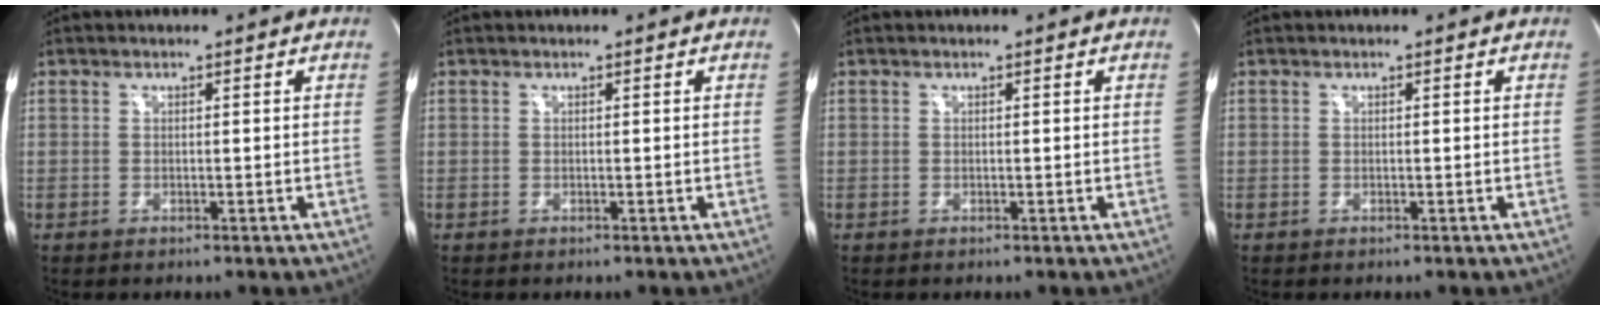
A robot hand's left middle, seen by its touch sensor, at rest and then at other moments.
{"total": 0.0}
{"total": 0.0}
{"total": 0.0}